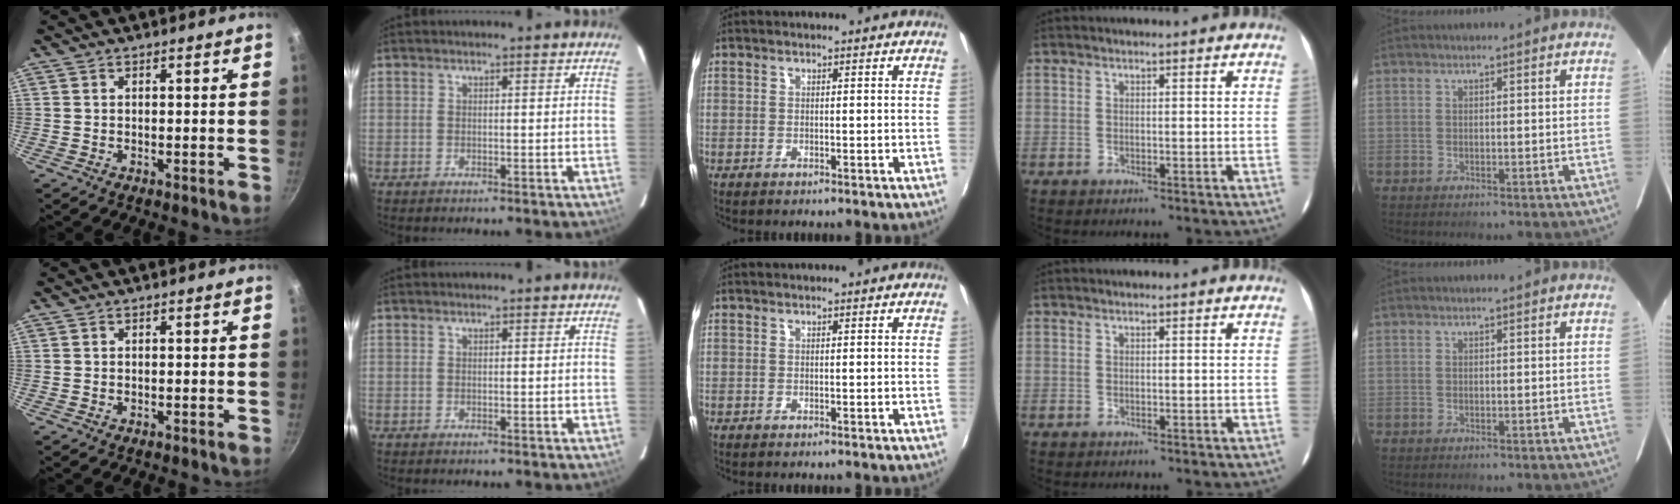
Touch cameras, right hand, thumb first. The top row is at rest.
{}